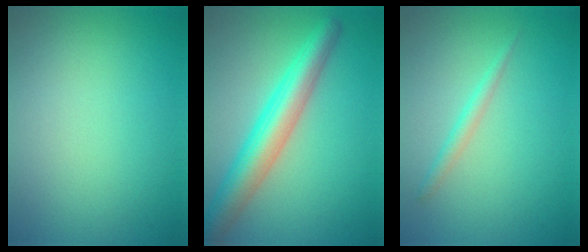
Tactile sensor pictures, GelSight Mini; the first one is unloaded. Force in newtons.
{"total": 6.1, "press": 6.1, "slide": 0.2}
{"total": 1.3, "press": 1.3, "slide": 0.1}